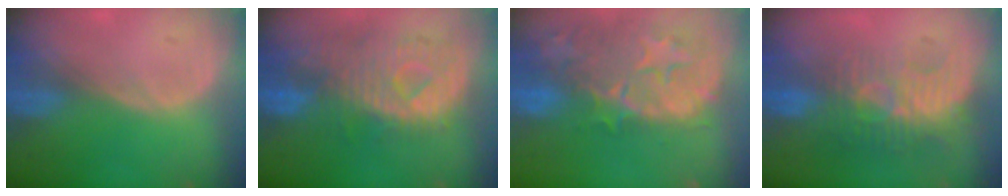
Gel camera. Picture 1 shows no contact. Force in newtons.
{"total": 10.8, "press": 9.6, "slide": 5.0}
{"total": 14.6, "press": 11.8, "slide": 8.6}
{"total": 9.6, "press": 8.5, "slide": 4.4}